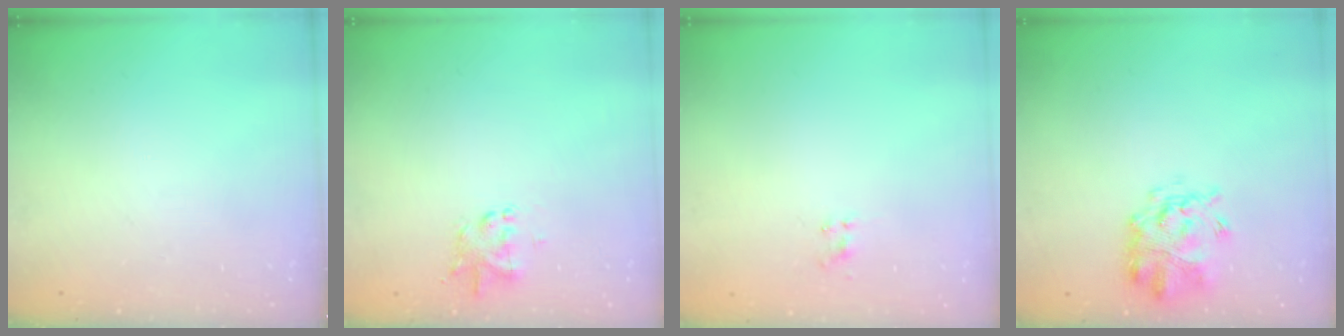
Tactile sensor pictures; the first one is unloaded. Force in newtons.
{"total": 1.4, "press": 1.3, "slide": 0.5}
{"total": 1.5, "press": 1.3, "slide": 0.8}
{"total": 3.6, "press": 3.4, "slide": 1.1}